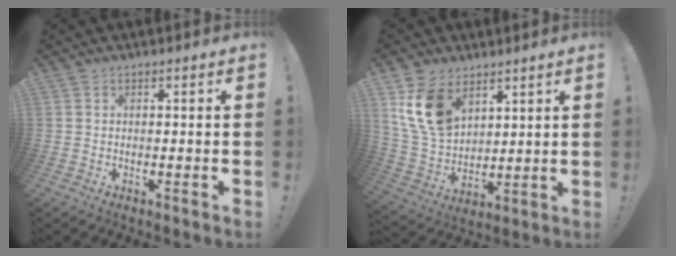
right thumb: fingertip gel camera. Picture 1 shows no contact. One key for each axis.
{"total": 13.9, "fx": 7.4, "fy": 9.0, "fz": 7.6, "tx": -0.151, "ty": -0.032, "tz": 0.146}